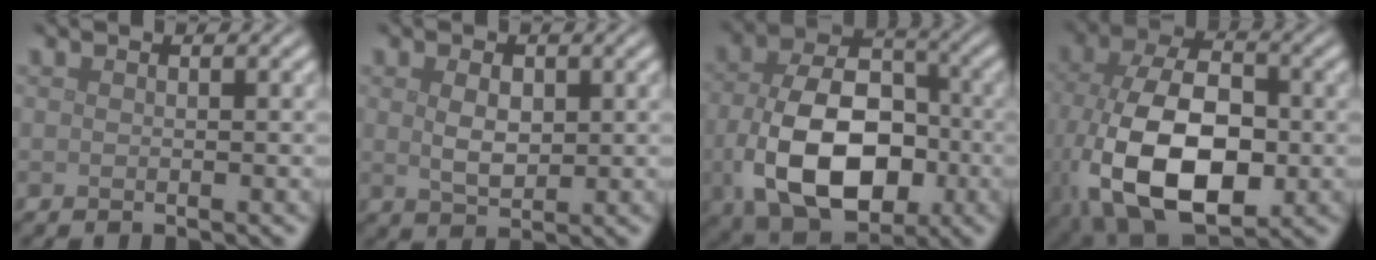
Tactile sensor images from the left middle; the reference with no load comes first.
{"total": 2.7, "force": [0.6, 1.6, 2.1], "torque": [-0.045, -0.003, 0.015]}
{"total": 11.6, "force": [-2.4, 7.6, 8.4], "torque": [-0.168, -0.018, -0.036]}
{"total": 13.8, "force": [-2.7, 8.3, 10.7], "torque": [-0.230, -0.029, -0.042]}